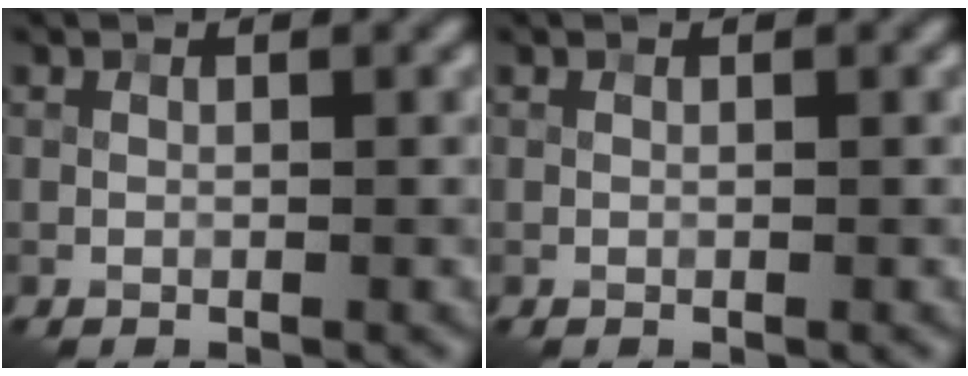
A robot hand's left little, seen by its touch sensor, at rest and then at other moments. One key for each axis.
{"total": 0.0}